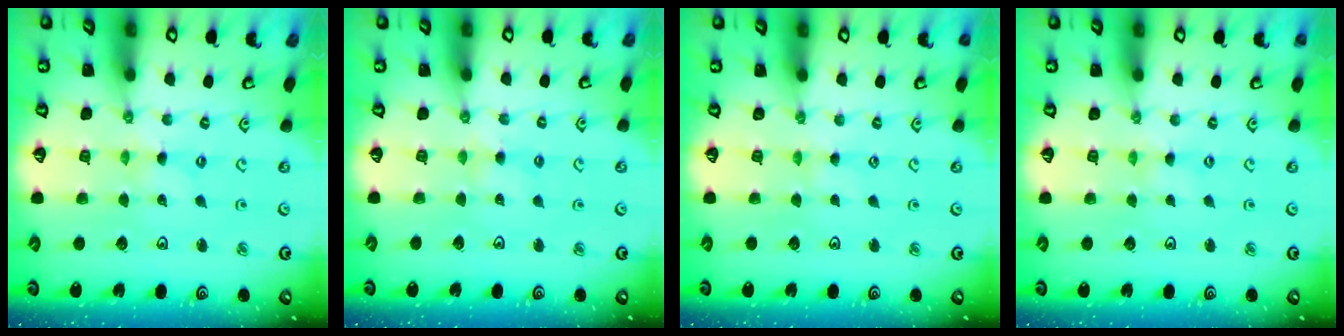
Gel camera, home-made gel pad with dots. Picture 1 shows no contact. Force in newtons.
{"total": 2.3, "press": 2.3, "slide": 0.4}
{"total": 1.0, "press": 0.9, "slide": 0.2}
{"total": 0.0}